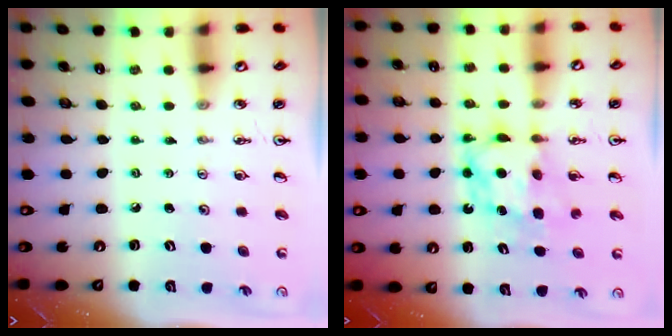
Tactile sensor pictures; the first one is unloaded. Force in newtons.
{"total": 6.1, "press": 6.0, "slide": 0.4}